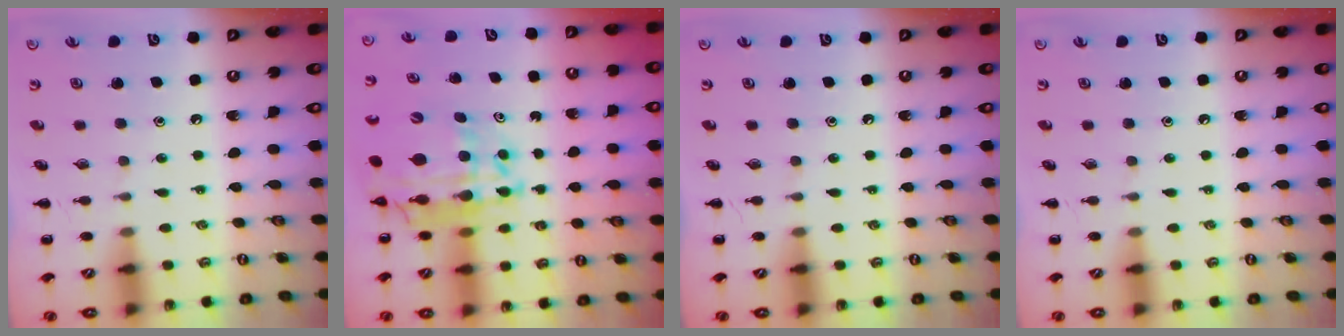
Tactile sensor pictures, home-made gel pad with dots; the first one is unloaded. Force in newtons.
{"total": 16.9, "press": 16.3, "slide": 4.5}
{"total": 0.0}
{"total": 0.0}